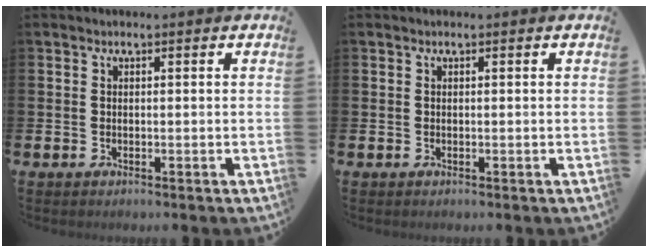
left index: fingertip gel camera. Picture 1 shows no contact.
{"total": 0.0}